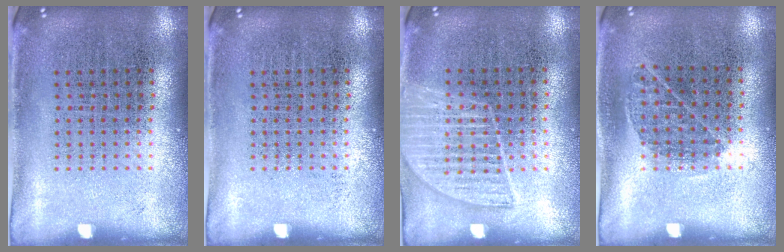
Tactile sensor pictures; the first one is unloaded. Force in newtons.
{"total": 0.0}
{"total": 1.4, "press": 1.3, "slide": 0.6}
{"total": 0.8, "press": 0.6, "slide": 0.6}